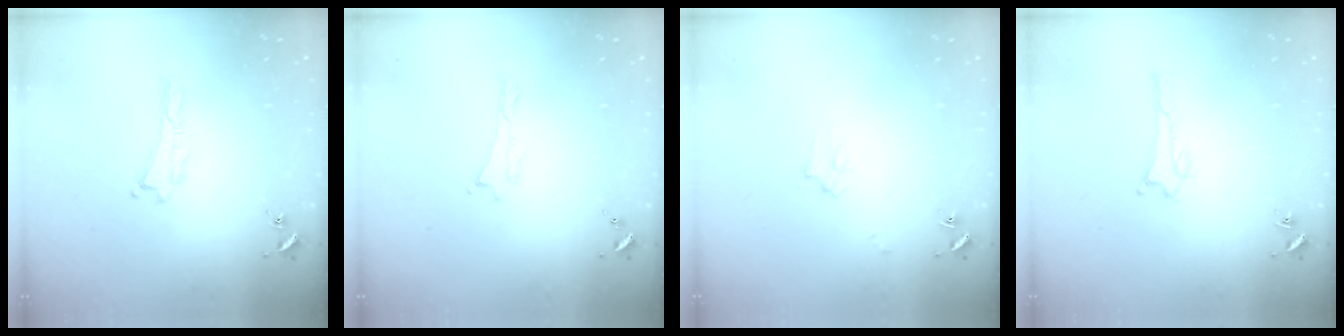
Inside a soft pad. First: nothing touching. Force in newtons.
{"total": 0.0}
{"total": 2.2, "press": 2.2, "slide": 0.2}
{"total": 1.5, "press": 1.5, "slide": 0.2}